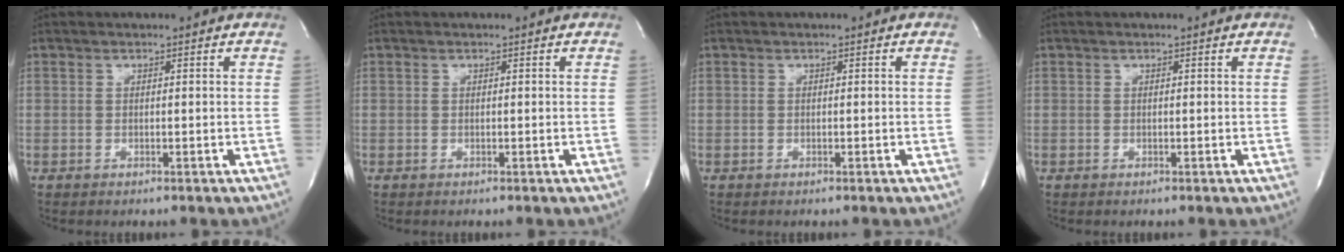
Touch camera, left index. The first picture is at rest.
{"total": 0.0}
{"total": 0.0}
{"total": 0.5, "force": [0.5, 0.0, 0.1], "torque": [-0.006, -0.001, 0.006]}